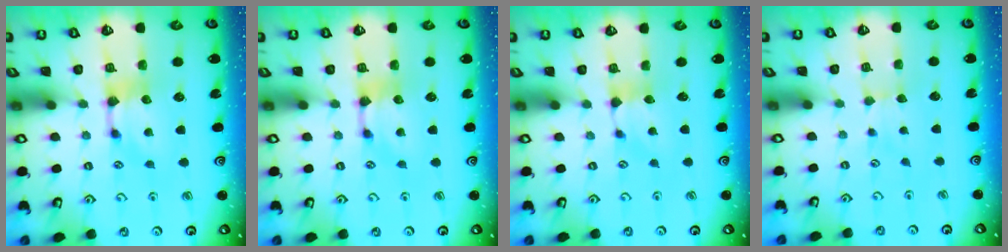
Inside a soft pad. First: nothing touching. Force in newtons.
{"total": 0.0}
{"total": 1.3, "press": 1.2, "slide": 0.6}
{"total": 1.9, "press": 1.8, "slide": 0.4}